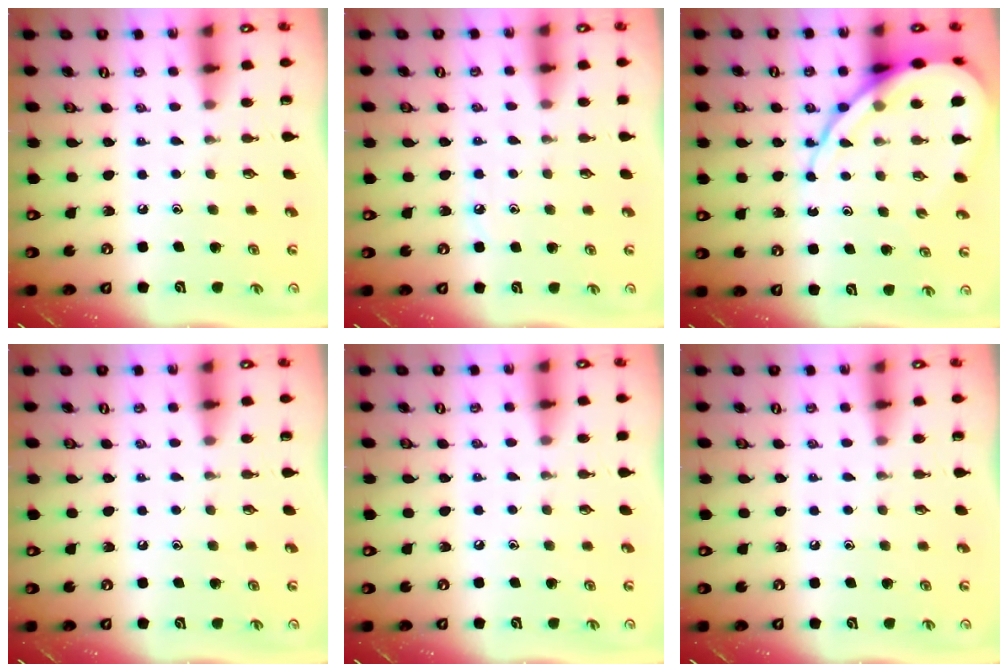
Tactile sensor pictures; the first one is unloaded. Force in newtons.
{"total": 3.5, "press": 3.5, "slide": 0.5}
{"total": 14.4, "press": 14.3, "slide": 1.5}
{"total": 0.0}
{"total": 0.0}
{"total": 0.0}